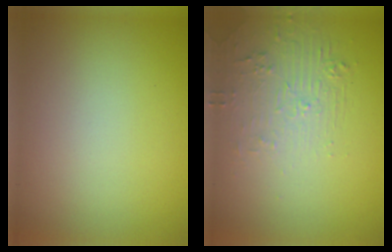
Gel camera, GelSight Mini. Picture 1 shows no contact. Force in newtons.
{"total": 2.1, "press": 0.9, "slide": 1.9}